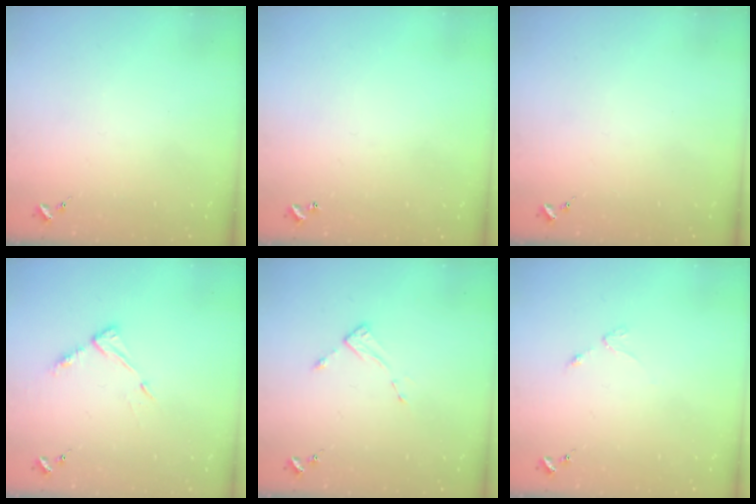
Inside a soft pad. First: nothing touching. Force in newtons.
{"total": 0.9, "press": 0.9, "slide": 0.2}
{"total": 0.0}
{"total": 6.8, "press": 6.8, "slide": 0.5}
{"total": 2.6, "press": 2.6, "slide": 0.3}
{"total": 2.5, "press": 2.4, "slide": 0.4}